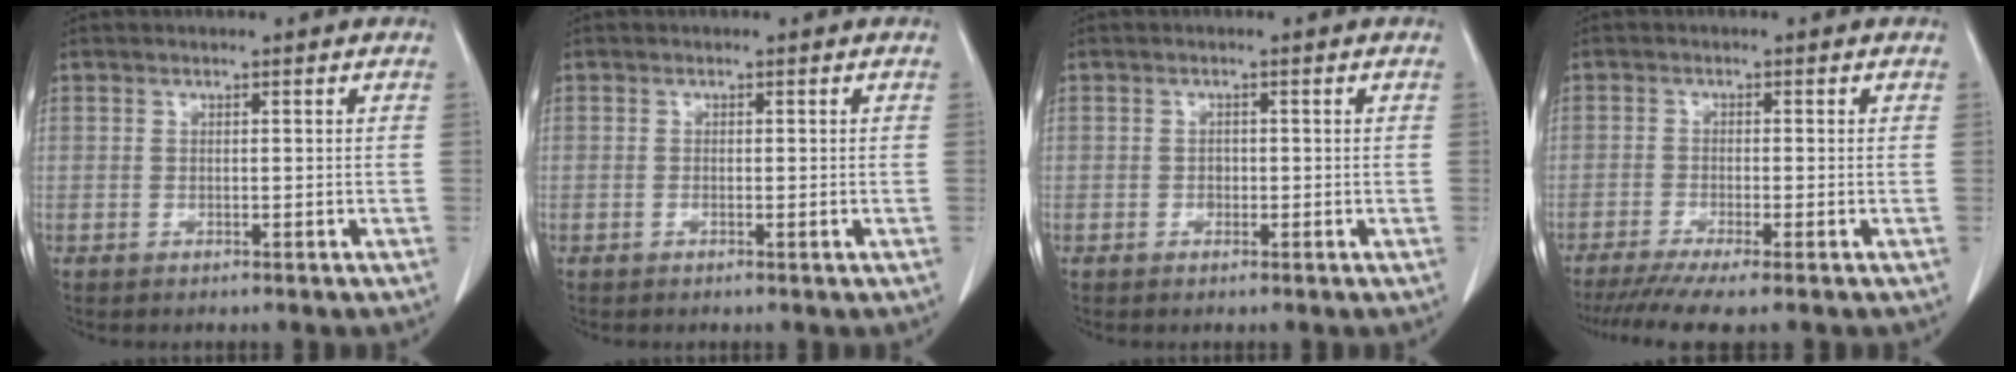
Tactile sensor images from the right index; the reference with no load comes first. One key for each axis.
{"total": 0.6, "fx": -0.2, "fy": 0.1, "fz": 0.6, "tx": -0.010, "ty": -0.002, "tz": -0.002}
{"total": 0.9, "fx": -0.2, "fy": 0.7, "fz": 0.4, "tx": -0.004, "ty": 0.003, "tz": -0.005}
{"total": 6.6, "fx": -5.0, "fy": -0.2, "fz": 4.3, "tx": -0.065, "ty": -0.014, "tz": -0.082}